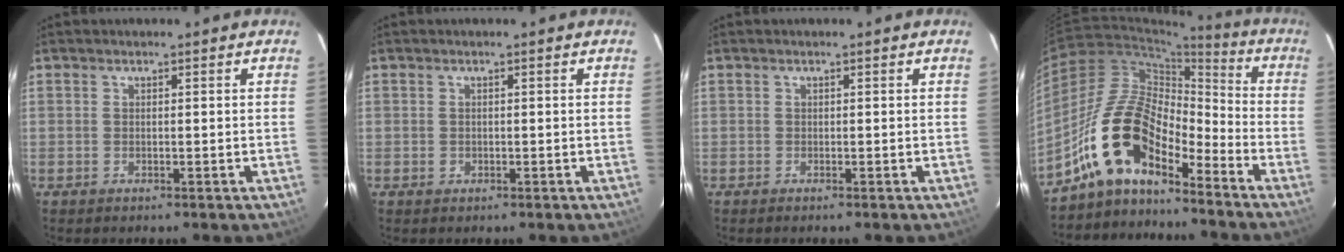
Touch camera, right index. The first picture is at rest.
{"total": 0.7, "force": [-0.2, 0.7, 0.2], "torque": [-0.001, 0.002, -0.002]}
{"total": 0.0}
{"total": 14.3, "force": [-10.3, 5.4, 8.3], "torque": [-0.154, 0.019, -0.210]}